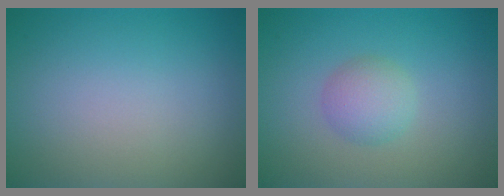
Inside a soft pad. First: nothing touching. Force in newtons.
{"total": 2.4, "press": 2.4, "slide": 0.1}